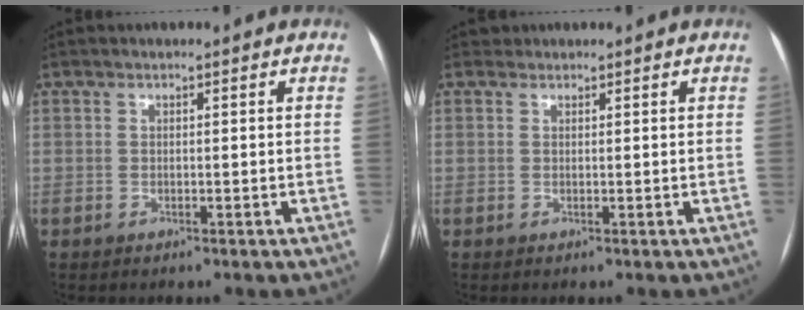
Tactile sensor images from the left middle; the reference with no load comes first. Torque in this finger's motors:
{"motor_torque": [-0.01, 0.02, -0.01, 0.00]}